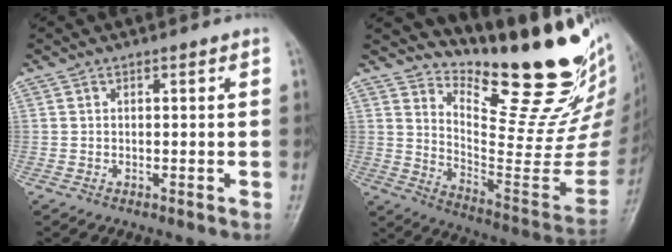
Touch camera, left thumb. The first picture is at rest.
{"total": 24.4, "force": [19.5, 6.8, 13.0], "torque": [-0.144, -0.164, 0.282]}